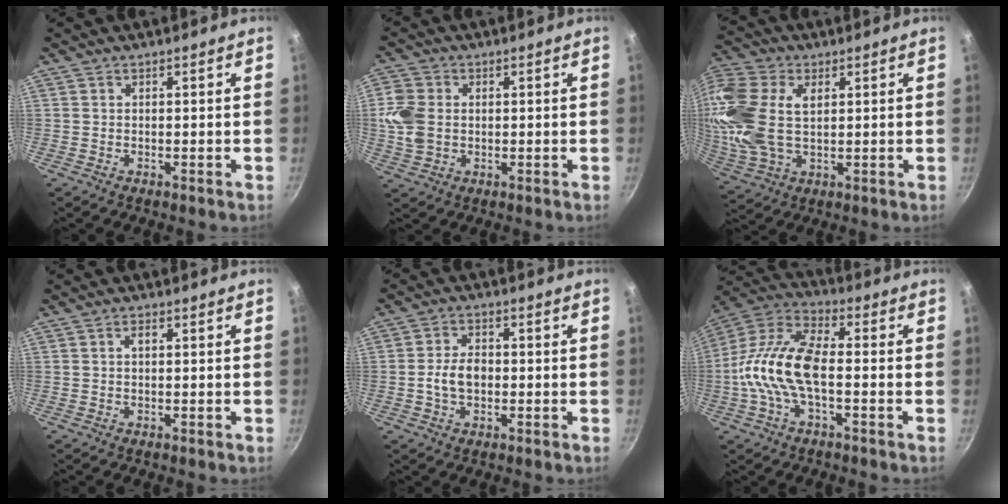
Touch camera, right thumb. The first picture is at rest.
{"total": 7.7, "force": [0.5, 5.9, 4.9], "torque": [-0.095, 0.003, 0.009]}
{"total": 18.9, "force": [3.4, 11.8, 14.3], "torque": [-0.316, 0.000, 0.063]}
{"total": 1.4, "force": [0.3, 0.6, 1.2], "torque": [-0.025, 0.004, 0.004]}
{"total": 5.7, "force": [-0.8, 3.8, 4.2], "torque": [-0.066, 0.016, -0.017]}
{"total": 15.2, "force": [-2.2, 7.0, 13.4], "torque": [-0.259, 0.039, -0.060]}